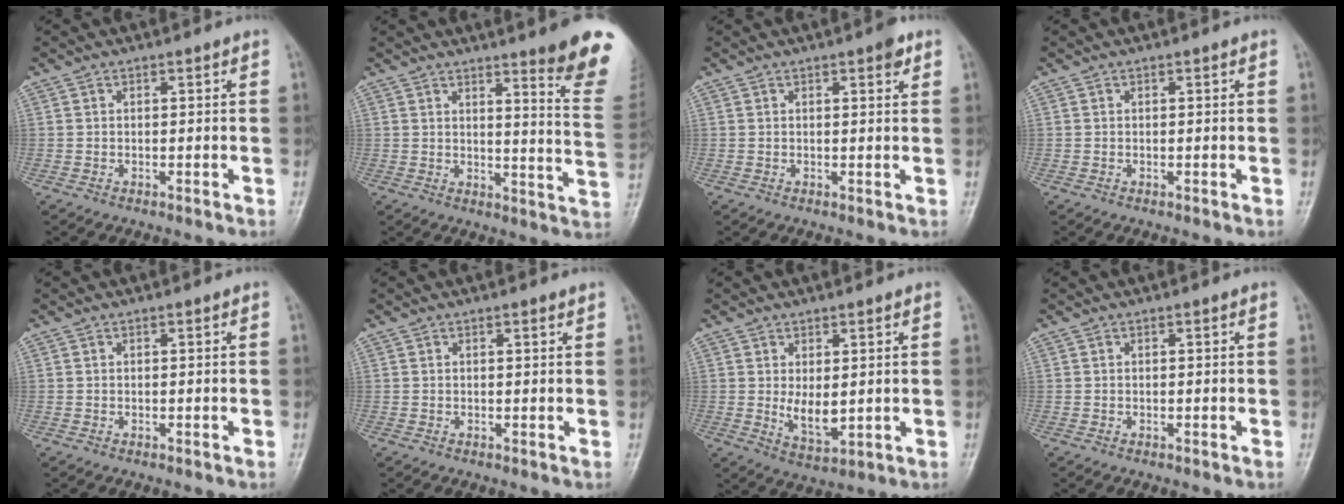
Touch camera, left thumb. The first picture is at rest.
{"total": 13.9, "force": [10.1, 0.8, 9.5], "torque": [-0.094, -0.078, 0.117]}
{"total": 2.3, "force": [1.4, 0.6, 1.7], "torque": [-0.021, -0.005, 0.015]}
{"total": 0.0}
{"total": 0.0}
{"total": 0.8, "force": [0.7, 0.1, 0.5], "torque": [-0.007, -0.002, 0.009]}
{"total": 5.6, "force": [0.5, 2.8, 4.9], "torque": [-0.072, -0.018, 0.021]}
{"total": 0.0}